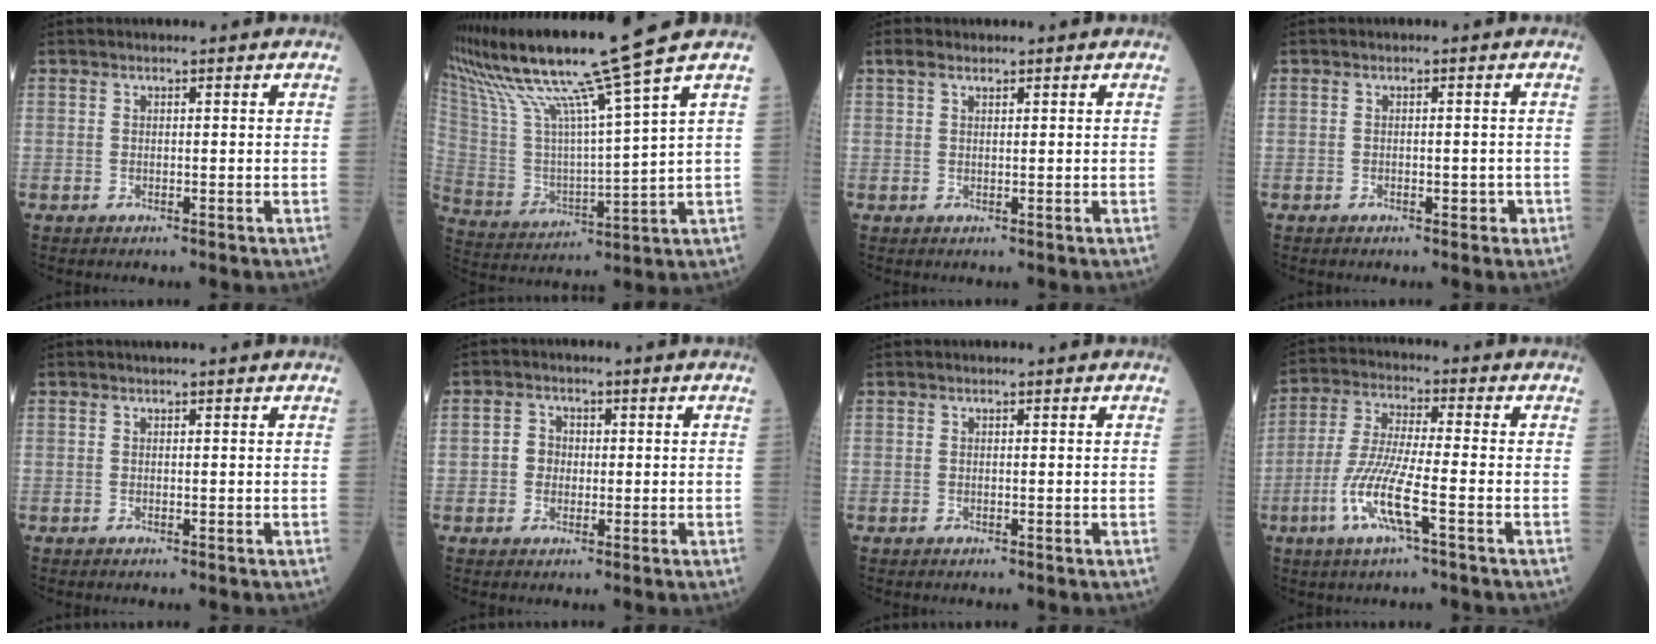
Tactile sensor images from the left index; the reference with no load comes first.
{"total": 16.8, "force": [12.9, -3.1, 10.4], "torque": [-0.194, -0.014, 0.236]}
{"total": 1.7, "force": [1.2, 0.6, 1.0], "torque": [-0.023, 0.015, 0.024]}
{"total": 2.0, "force": [-1.0, 1.1, 1.4], "torque": [-0.018, 0.004, -0.011]}
{"total": 1.0, "force": [0.7, -0.1, 0.6], "torque": [-0.012, 0.010, 0.008]}
{"total": 3.1, "force": [-0.2, 2.8, 1.5], "torque": [-0.029, 0.011, -0.007]}
{"total": 0.0}
{"total": 9.4, "force": [-3.8, 0.6, 8.6], "torque": [-0.185, -0.008, -0.077]}